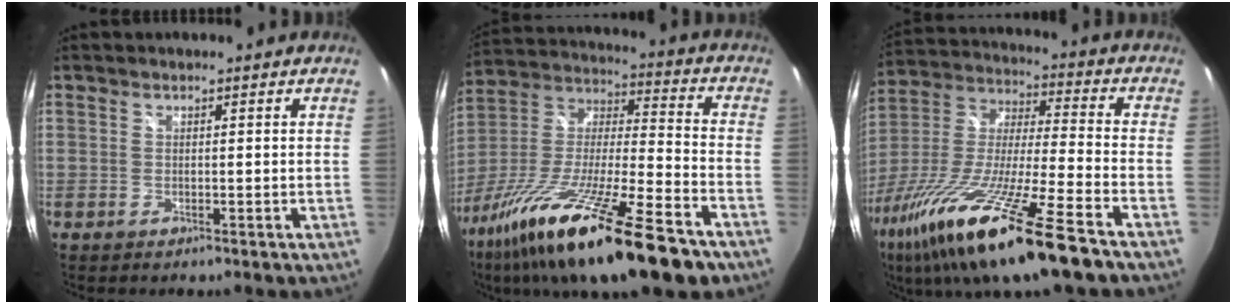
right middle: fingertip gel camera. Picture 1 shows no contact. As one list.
[{"total": 28.8, "force": [-17.9, 4.7, 22.1], "torque": [-0.402, -0.063, -0.310]}, {"total": 25.7, "force": [-15.6, 2.0, 20.3], "torque": [-0.394, -0.069, -0.284]}]